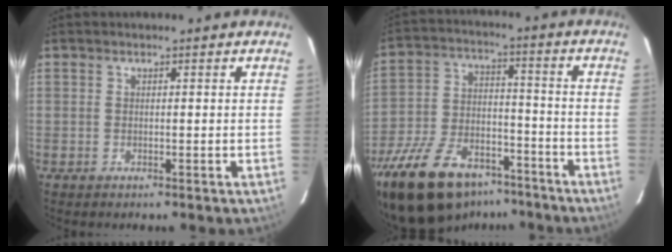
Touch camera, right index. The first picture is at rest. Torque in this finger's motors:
{"motor_torque": [1.14, -1.00, 0.62, 0.12]}